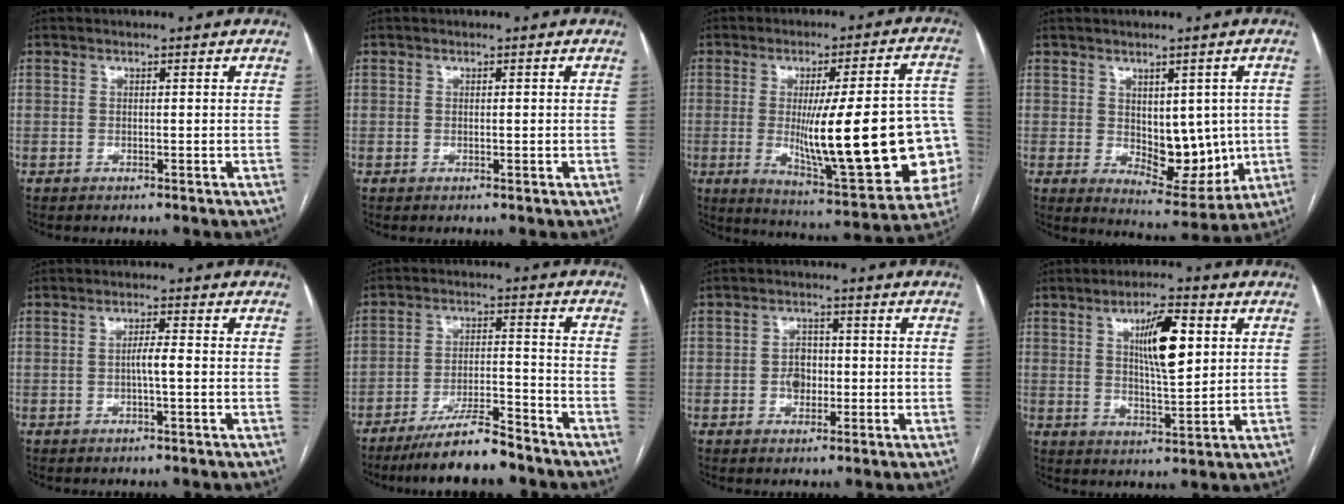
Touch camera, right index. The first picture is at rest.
{"total": 0.5, "force": [0.1, 0.1, 0.5], "torque": [-0.011, -0.002, 0.003]}
{"total": 25.9, "force": [-2.9, 4.1, 25.4], "torque": [-0.285, 0.003, -0.027]}
{"total": 10.1, "force": [-0.1, 5.3, 8.5], "torque": [-0.105, -0.007, 0.021]}
{"total": 2.5, "force": [-0.4, 0.0, 2.4], "torque": [-0.044, 0.001, -0.007]}
{"total": 9.7, "force": [-8.2, 1.0, 5.0], "torque": [-0.082, -0.009, -0.143]}
{"total": 3.6, "force": [-0.5, 2.7, 2.3], "torque": [-0.035, 0.007, -0.007]}
{"total": 9.2, "force": [2.8, 1.9, 8.5], "torque": [-0.146, 0.004, 0.052]}